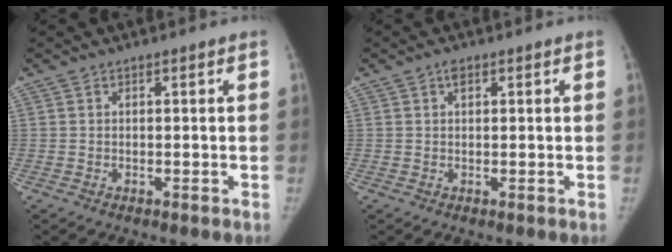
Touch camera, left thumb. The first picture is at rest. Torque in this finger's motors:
{"motor_torque": [1.30, -1.12, 0.48, -0.61, 0.11]}